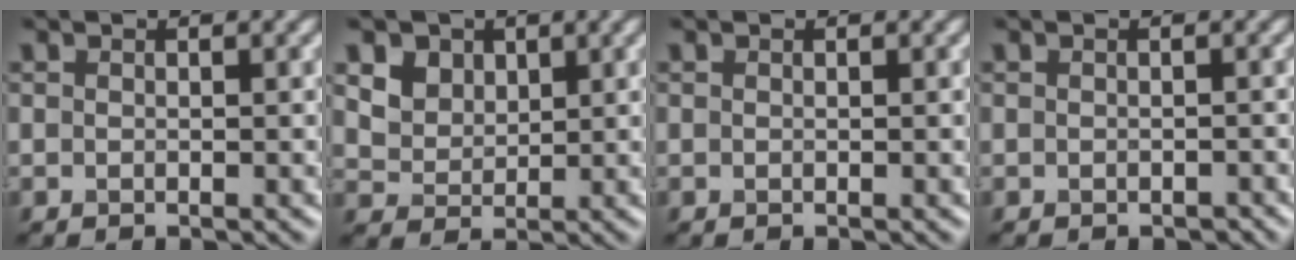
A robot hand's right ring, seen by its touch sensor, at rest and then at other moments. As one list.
[{"total": 6.0, "force": [3.2, 4.4, 2.5], "torque": [-0.069, 0.007, 0.062]}, {"total": 0.0}, {"total": 0.7, "force": [-0.6, 0.3, 0.2], "torque": [-0.002, -0.008, -0.007]}]